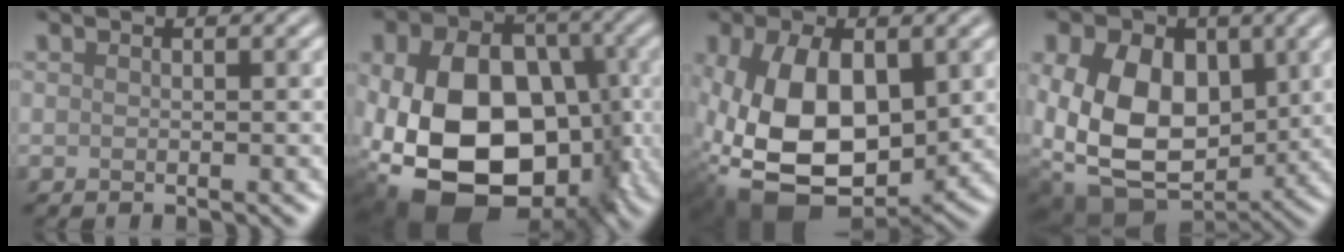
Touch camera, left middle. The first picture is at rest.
{"total": 17.1, "force": [-2.3, 12.3, 11.7], "torque": [-0.226, -0.023, -0.033]}
{"total": 14.4, "force": [-0.8, 8.9, 11.3], "torque": [-0.241, -0.035, 0.002]}
{"total": 13.9, "force": [0.7, 10.2, 9.5], "torque": [-0.152, -0.016, 0.007]}